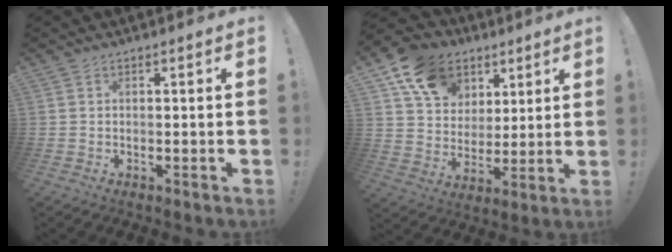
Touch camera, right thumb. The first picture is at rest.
{"total": 14.8, "force": [7.6, 11.4, 5.7], "torque": [-0.095, -0.034, 0.150]}